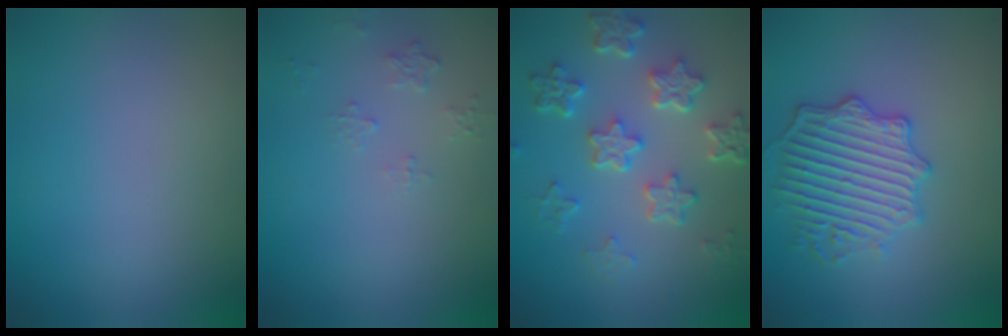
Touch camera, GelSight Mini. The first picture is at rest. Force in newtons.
{"total": 0.7, "press": 0.5, "slide": 0.5}
{"total": 5.4, "press": 4.1, "slide": 3.5}
{"total": 4.1, "press": 4.0, "slide": 0.5}